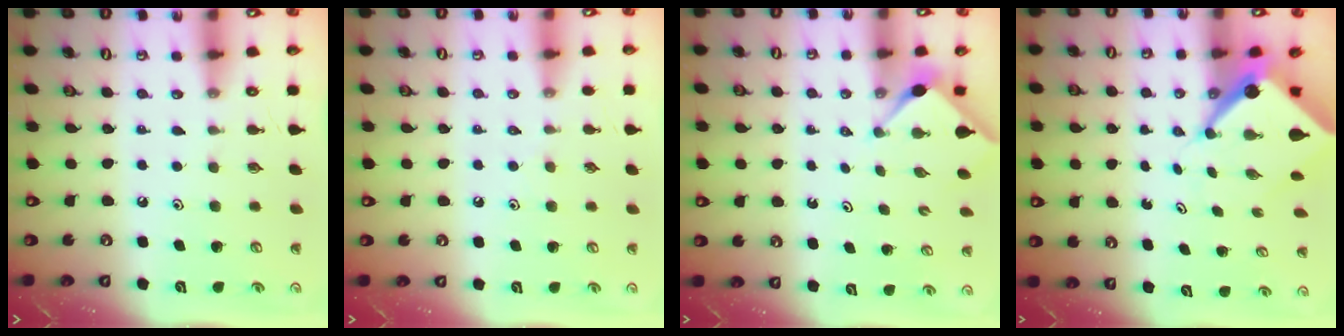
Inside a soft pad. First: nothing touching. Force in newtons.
{"total": 4.6, "press": 4.6, "slide": 0.5}
{"total": 2.9, "press": 2.9, "slide": 0.3}
{"total": 6.5, "press": 6.5, "slide": 0.5}